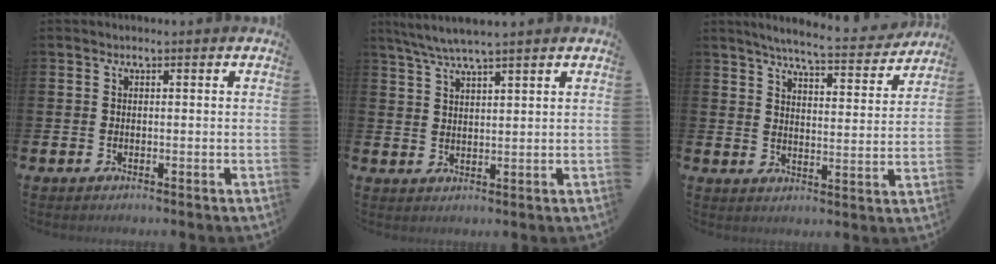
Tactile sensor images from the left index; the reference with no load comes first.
{"total": 4.7, "force": [4.3, -0.1, 2.0], "torque": [-0.057, -0.010, 0.078]}
{"total": 6.3, "force": [5.9, 0.1, 2.2], "torque": [-0.047, -0.041, 0.096]}